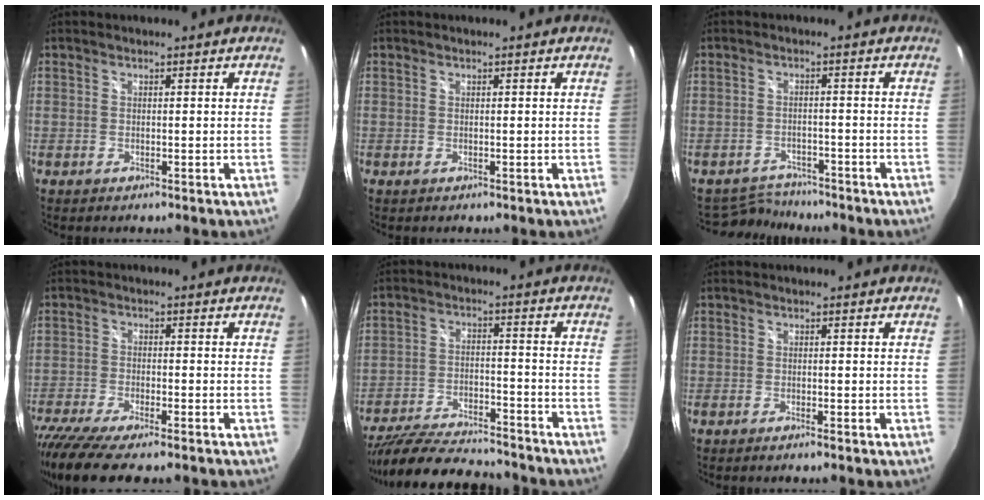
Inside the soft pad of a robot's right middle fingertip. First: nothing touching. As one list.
[{"total": 0.0}, {"total": 5.1, "force": [-4.9, 1.6, -0.4], "torque": [-0.009, 0.004, -0.082]}, {"total": 13.2, "force": [-10.7, 2.4, 7.4], "torque": [-0.169, -0.057, -0.184]}, {"total": 19.6, "force": [-17.1, 4.6, 8.5], "torque": [-0.174, -0.027, -0.265]}, {"total": 1.3, "force": [-1.0, -0.1, 0.7], "torque": [-0.014, -0.001, -0.018]}]